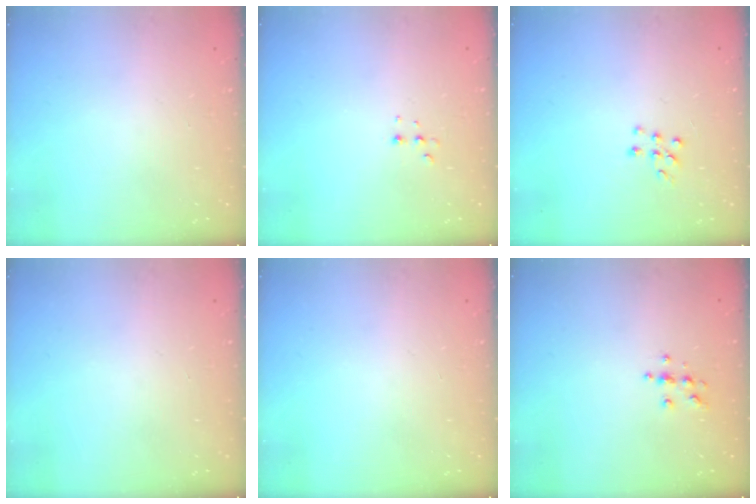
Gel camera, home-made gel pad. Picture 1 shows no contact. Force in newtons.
{"total": 4.2, "press": 4.1, "slide": 0.9}
{"total": 5.6, "press": 5.6, "slide": 0.8}
{"total": 0.0}
{"total": 0.0}
{"total": 3.9, "press": 3.9, "slide": 0.6}